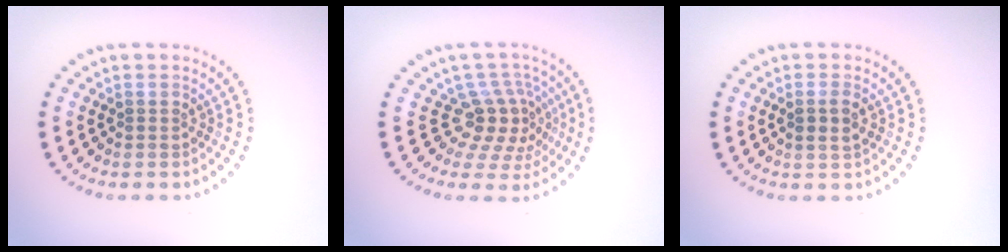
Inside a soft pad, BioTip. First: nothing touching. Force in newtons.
{"total": 3.8, "press": 2.7, "slide": 2.7}
{"total": 1.5, "press": 1.4, "slide": 0.7}